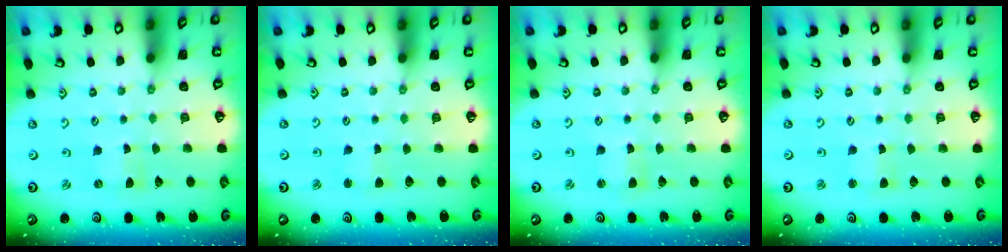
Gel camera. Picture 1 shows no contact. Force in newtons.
{"total": 2.1, "press": 2.1, "slide": 0.2}
{"total": 1.7, "press": 1.6, "slide": 0.3}
{"total": 2.3, "press": 2.3, "slide": 0.3}